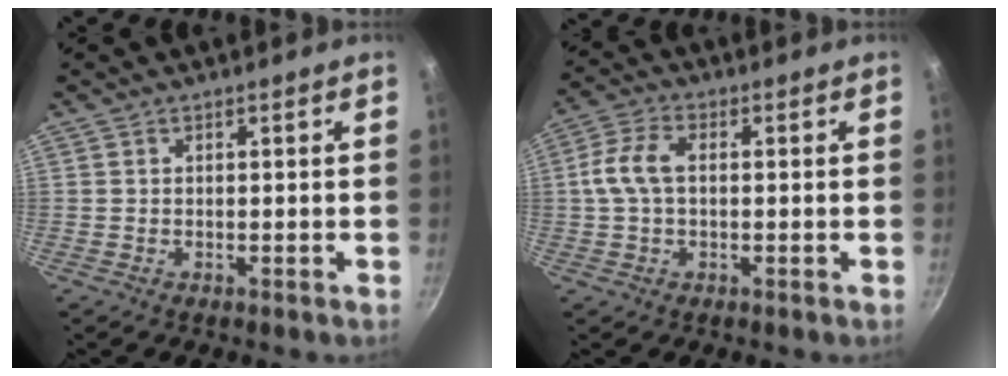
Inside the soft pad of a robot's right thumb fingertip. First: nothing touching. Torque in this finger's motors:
{"motor_torque": [-0.39, 0.47, 0.69, -0.21, 0.06]}